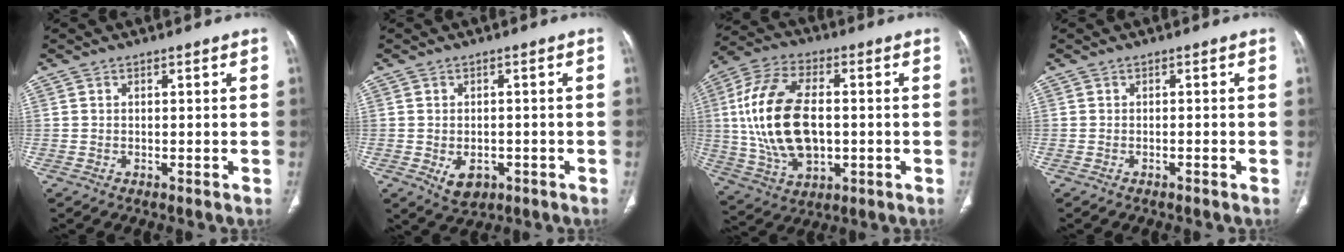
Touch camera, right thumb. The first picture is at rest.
{"total": 4.8, "force": [-1.7, 3.3, 3.1], "torque": [-0.043, 0.006, -0.014]}
{"total": 19.4, "force": [0.4, 11.2, 15.9], "torque": [-0.315, 0.008, 0.016]}
{"total": 0.5, "force": [-0.4, 0.0, 0.3], "torque": [-0.010, 0.008, -0.007]}